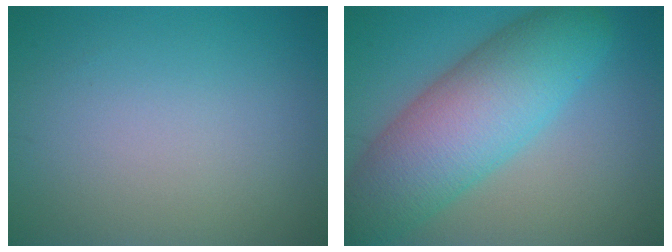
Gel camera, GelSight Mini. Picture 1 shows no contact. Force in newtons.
{"total": 10.0, "press": 10.0, "slide": 0.3}